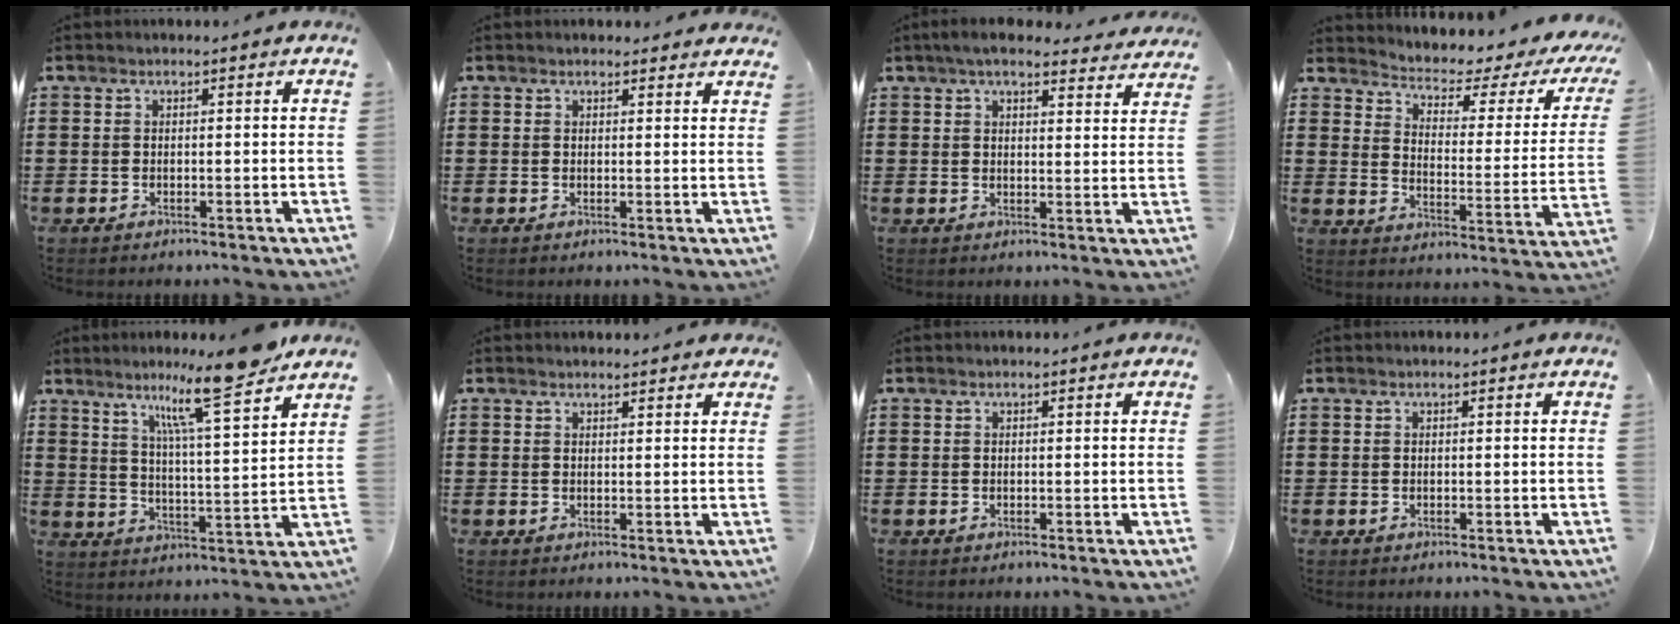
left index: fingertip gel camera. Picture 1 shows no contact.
{"total": 1.4, "force": [1.2, 0.5, 0.0], "torque": [-0.005, 0.005, 0.024]}
{"total": 5.2, "force": [4.5, 0.9, 2.4], "torque": [-0.052, -0.011, 0.081]}
{"total": 2.4, "force": [1.7, 0.8, 1.5], "torque": [-0.038, -0.025, 0.013]}
{"total": 11.1, "force": [8.6, 0.3, 7.0], "torque": [-0.128, -0.043, 0.140]}
{"total": 1.4, "force": [1.3, 0.4, 0.1], "torque": [-0.005, 0.004, 0.025]}
{"total": 0.0}
{"total": 0.0}